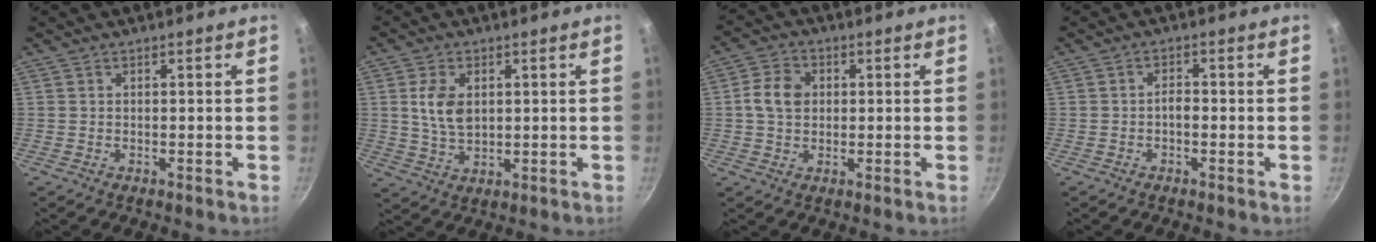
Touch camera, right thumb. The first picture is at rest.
{"total": 7.1, "force": [1.5, 4.6, 5.2], "torque": [-0.092, -0.007, 0.030]}
{"total": 6.5, "force": [0.7, 5.1, 3.9], "torque": [-0.058, 0.011, 0.003]}
{"total": 1.9, "force": [-0.7, 0.9, 1.5], "torque": [-0.021, 0.011, -0.015]}